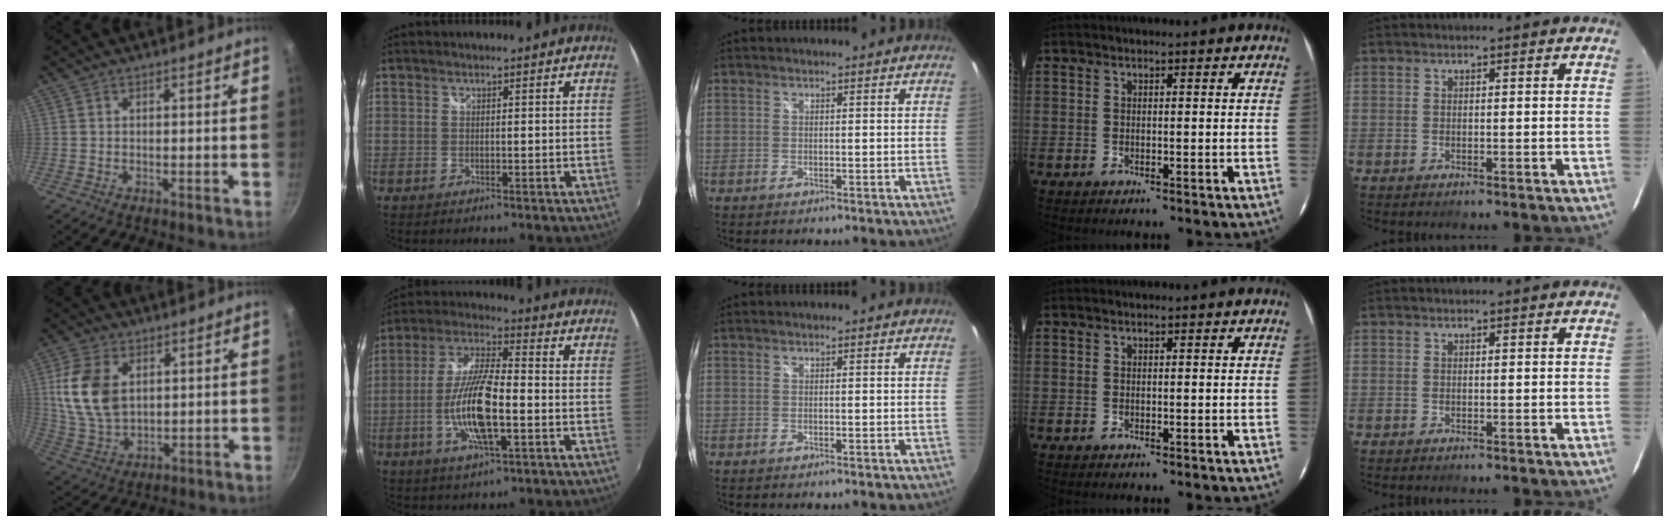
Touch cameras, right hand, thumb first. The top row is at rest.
{"thumb": {"total": 12.5, "force": [3.1, 8.3, 8.9], "torque": [-0.162, -0.014, 0.071]}, "index": {"total": 13.3, "force": [-3.5, 3.5, 12.4], "torque": [-0.253, -0.004, -0.068]}}